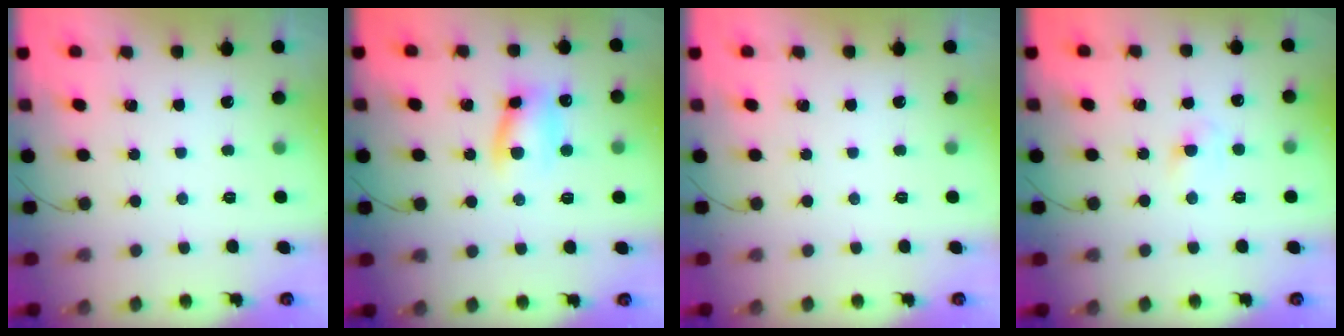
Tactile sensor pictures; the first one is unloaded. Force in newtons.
{"total": 9.0, "press": 9.0, "slide": 0.9}
{"total": 0.0}
{"total": 3.5, "press": 3.3, "slide": 1.1}